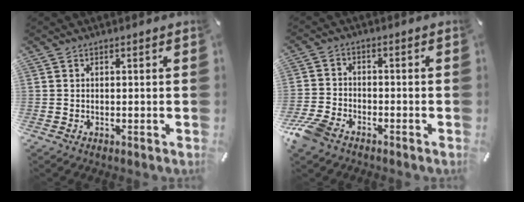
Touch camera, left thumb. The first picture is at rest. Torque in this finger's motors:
{"motor_torque": [-0.11, 0.23, 0.09, 0.08, 0.03]}